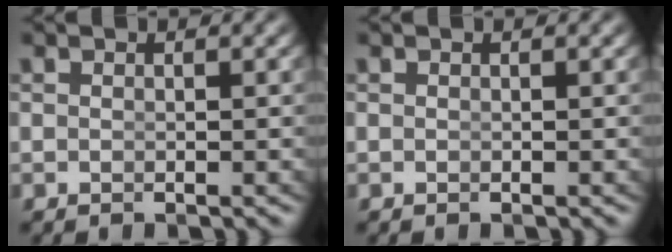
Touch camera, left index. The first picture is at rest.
{"total": 0.0}